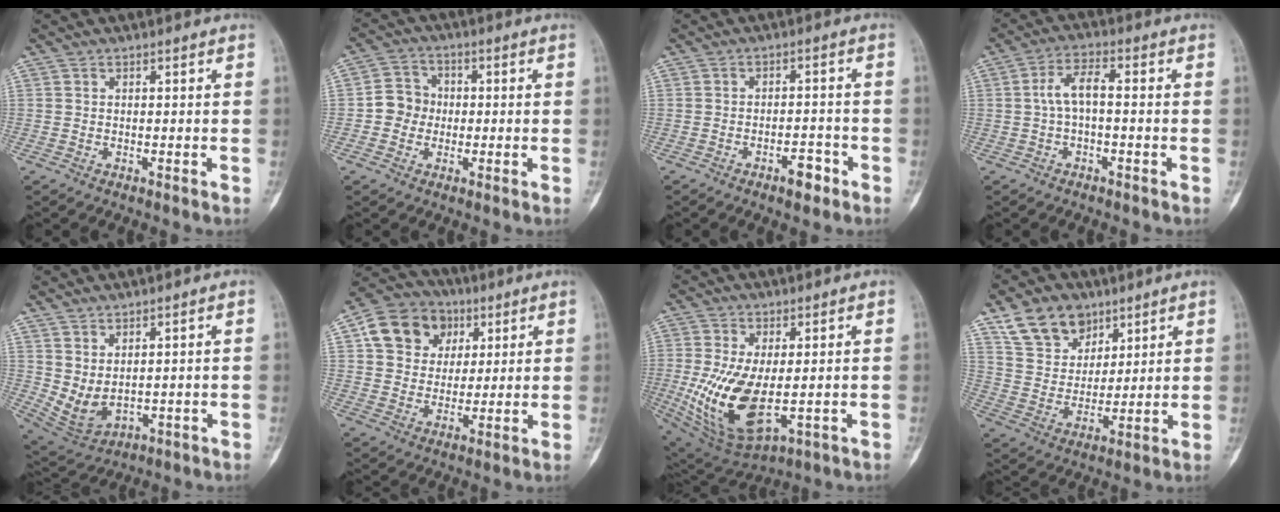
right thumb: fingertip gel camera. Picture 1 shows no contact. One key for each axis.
{"total": 5.7, "fx": -0.7, "fy": 5.3, "fz": 2.0, "tx": -0.009, "ty": 0.016, "tz": -0.023}
{"total": 4.1, "fx": -2.5, "fy": 1.8, "fz": 2.8, "tx": -0.032, "ty": 0.020, "tz": -0.036}
{"total": 5.2, "fx": -0.3, "fy": 2.1, "fz": 4.7, "tx": -0.093, "ty": 0.022, "tz": -0.012}
{"total": 6.8, "fx": 1.2, "fy": 4.1, "fz": 5.4, "tx": -0.091, "ty": -0.016, "tz": 0.048}
{"total": 13.1, "fx": 4.8, "fy": 11.0, "fz": 5.3, "tx": -0.062, "ty": 0.000, "tz": 0.080}
{"total": 15.0, "fx": -1.4, "fy": 7.6, "fz": 12.9, "tx": -0.249, "ty": -0.018, "tz": -0.002}
{"total": 12.1, "fx": 7.7, "fy": 8.1, "fz": 4.6, "tx": -0.054, "ty": -0.033, "tz": 0.148}